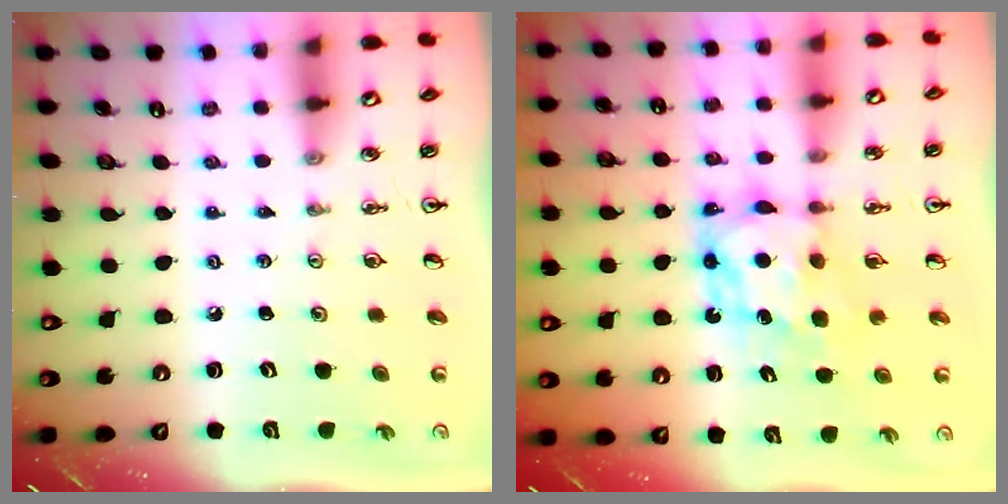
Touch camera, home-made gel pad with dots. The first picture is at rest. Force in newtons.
{"total": 7.0, "press": 7.0, "slide": 0.8}